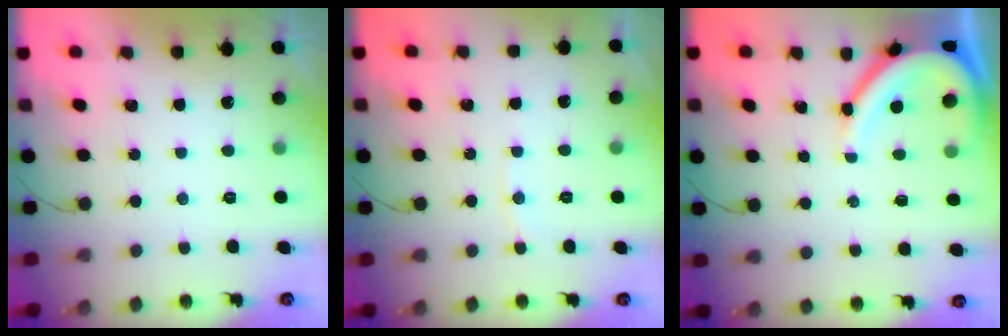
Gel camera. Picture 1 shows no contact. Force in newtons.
{"total": 3.4, "press": 3.4, "slide": 0.4}
{"total": 9.7, "press": 9.6, "slide": 0.9}